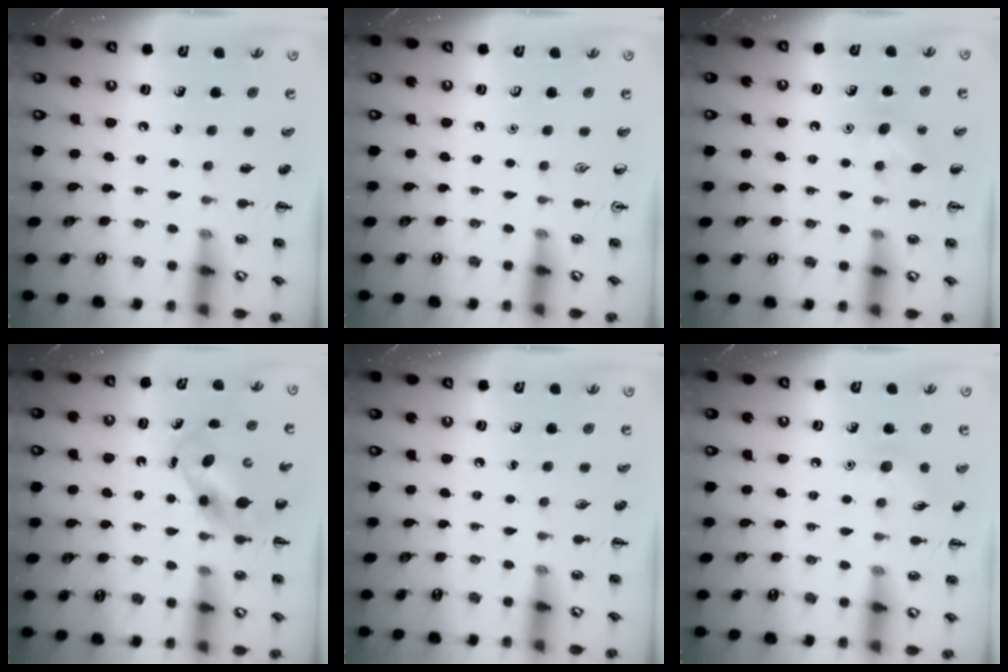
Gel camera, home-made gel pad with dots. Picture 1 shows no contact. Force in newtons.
{"total": 0.0}
{"total": 5.4, "press": 5.1, "slide": 1.7}
{"total": 6.0, "press": 5.9, "slide": 0.7}
{"total": 0.0}
{"total": 8.0, "press": 7.7, "slide": 2.1}